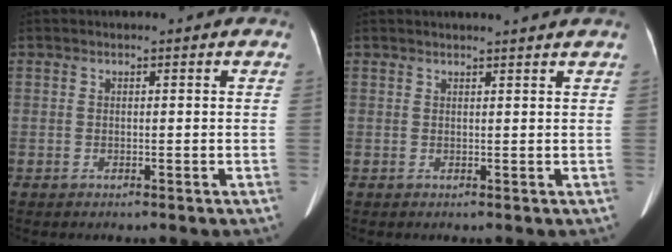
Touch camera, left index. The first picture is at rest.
{"total": 3.1, "force": [2.9, -0.6, 1.0], "torque": [-0.014, 0.007, 0.035]}